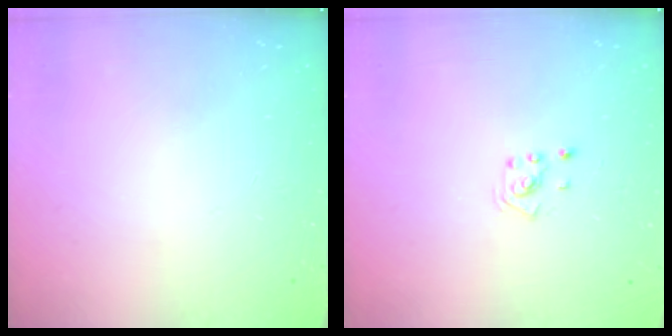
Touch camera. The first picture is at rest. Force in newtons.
{"total": 2.2, "press": 2.2, "slide": 0.6}